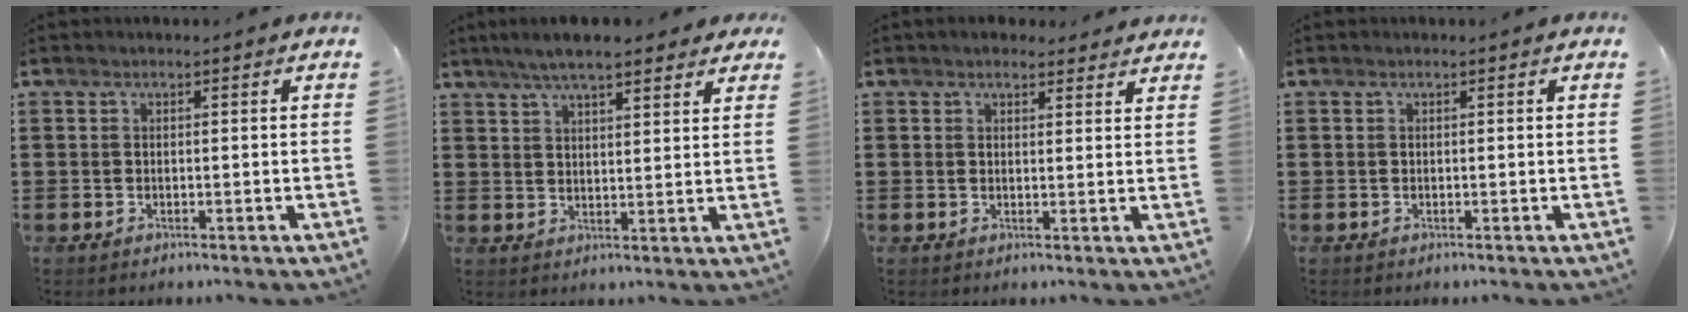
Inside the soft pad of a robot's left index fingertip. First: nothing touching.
{"total": 6.1, "force": [5.0, 1.1, 3.1], "torque": [-0.074, -0.002, 0.092]}
{"total": 2.3, "force": [2.1, 0.7, 0.3], "torque": [-0.004, -0.002, 0.039]}
{"total": 0.0}